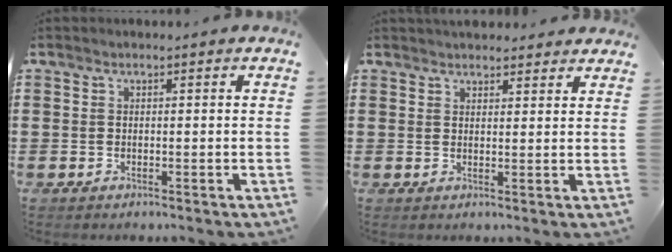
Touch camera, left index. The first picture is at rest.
{"total": 2.5, "force": [2.4, 0.5, 0.1], "torque": [-0.008, -0.004, 0.047]}